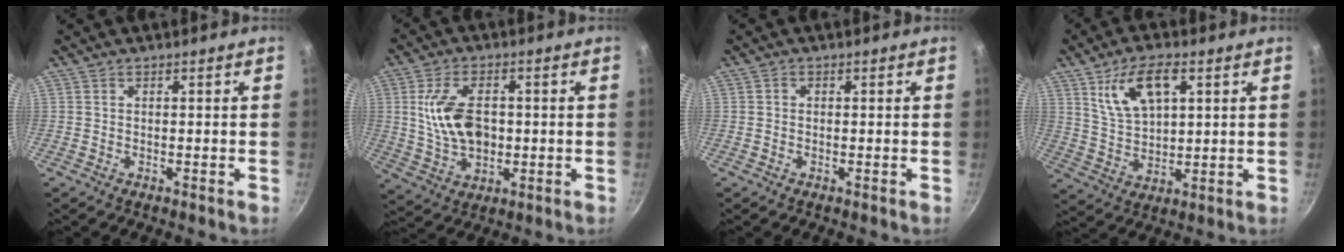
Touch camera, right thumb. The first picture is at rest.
{"total": 11.1, "force": [0.9, 6.8, 8.7], "torque": [-0.154, 0.000, 0.026]}
{"total": 0.7, "force": [-0.1, 0.6, 0.3], "torque": [-0.002, 0.002, -0.005]}
{"total": 10.6, "force": [4.7, 5.1, 8.0], "torque": [-0.135, -0.010, 0.097]}